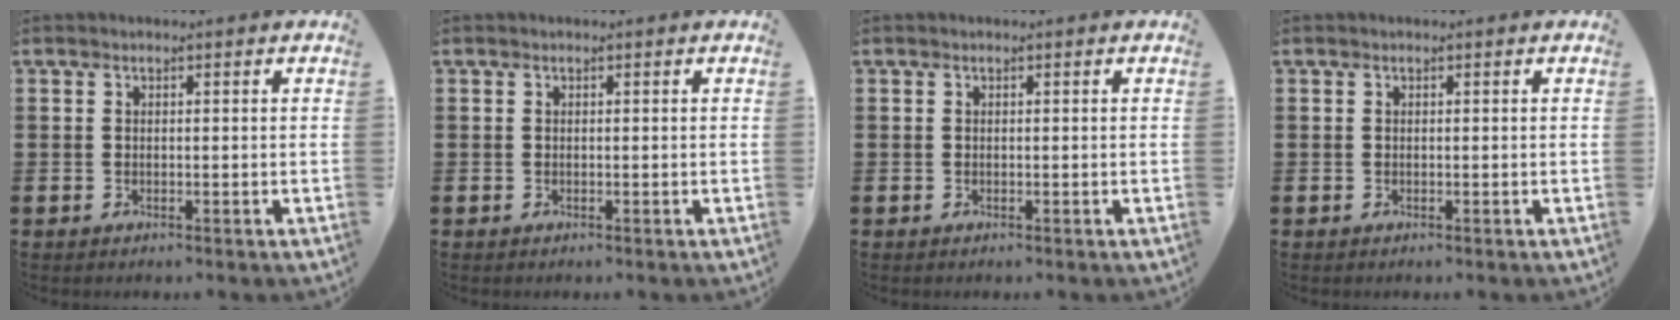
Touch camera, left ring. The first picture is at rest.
{"total": 0.0}
{"total": 0.0}
{"total": 0.0}